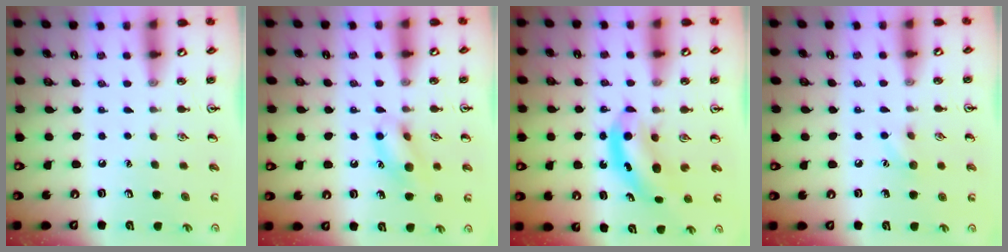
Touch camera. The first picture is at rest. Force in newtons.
{"total": 11.1, "press": 11.0, "slide": 1.2}
{"total": 5.6, "press": 5.5, "slide": 0.8}
{"total": 5.7, "press": 5.4, "slide": 1.8}